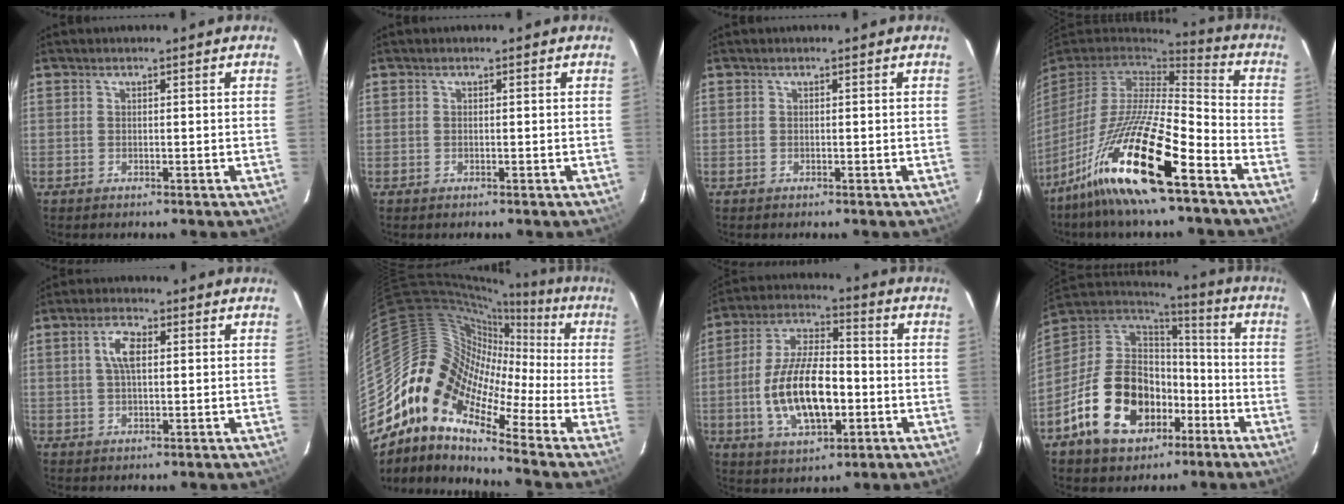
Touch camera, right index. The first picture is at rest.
{"total": 0.0}
{"total": 0.0}
{"total": 20.5, "force": [-13.2, 3.1, 15.4], "torque": [-0.301, -0.035, -0.247]}
{"total": 4.6, "force": [1.0, 2.0, 4.0], "torque": [-0.077, 0.011, 0.020]}
{"total": 12.7, "force": [-3.5, 8.8, 8.5], "torque": [-0.132, 0.014, -0.093]}
{"total": 16.4, "force": [-3.4, 7.4, 14.2], "torque": [-0.282, 0.004, -0.054]}
{"total": 20.9, "force": [-8.0, 14.8, 12.4], "torque": [-0.285, 0.033, -0.115]}